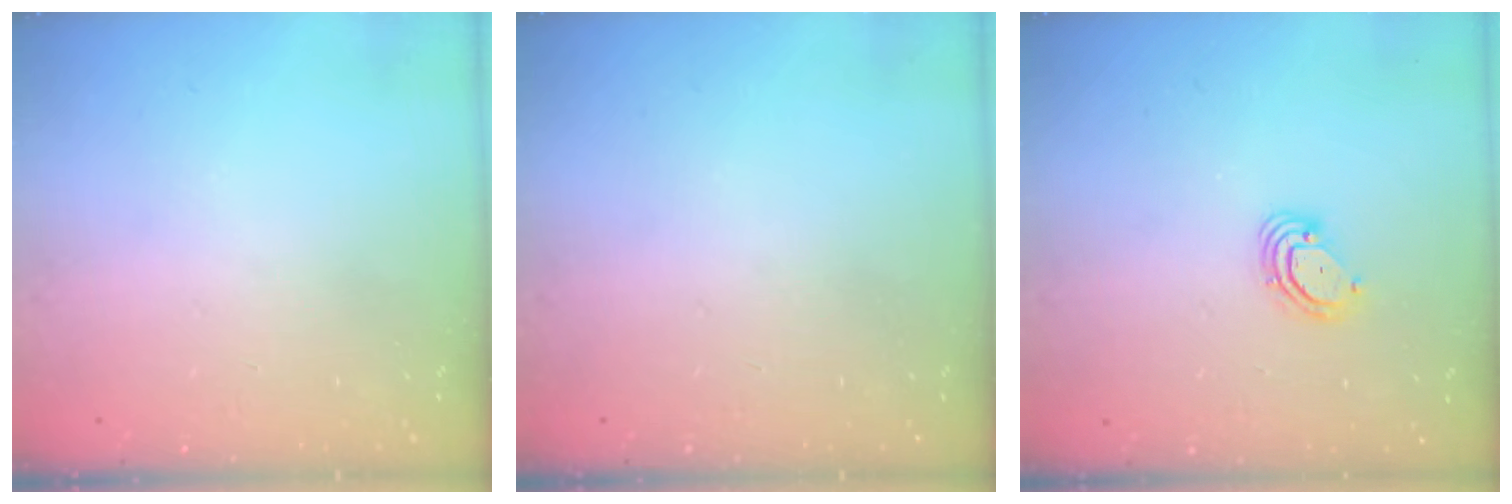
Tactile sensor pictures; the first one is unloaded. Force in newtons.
{"total": 0.0}
{"total": 4.4, "press": 4.4, "slide": 0.4}